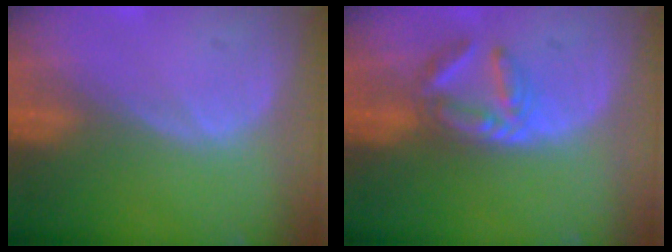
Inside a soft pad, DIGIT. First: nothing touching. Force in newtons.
{"total": 5.7, "press": 5.1, "slide": 2.7}